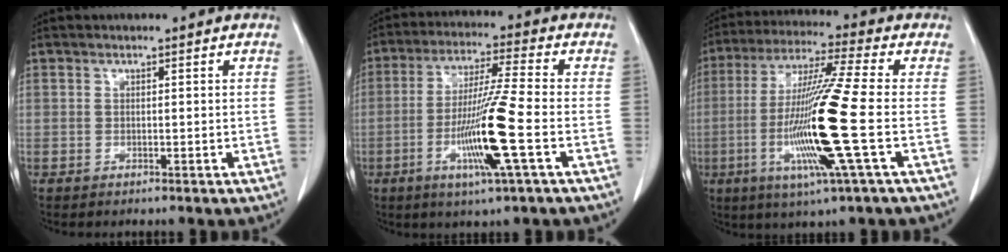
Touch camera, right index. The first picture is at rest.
{"total": 12.4, "force": [-3.8, -0.9, 11.8], "torque": [-0.231, -0.015, -0.076]}
{"total": 16.3, "force": [-3.4, -1.3, 15.9], "torque": [-0.318, -0.015, -0.076]}